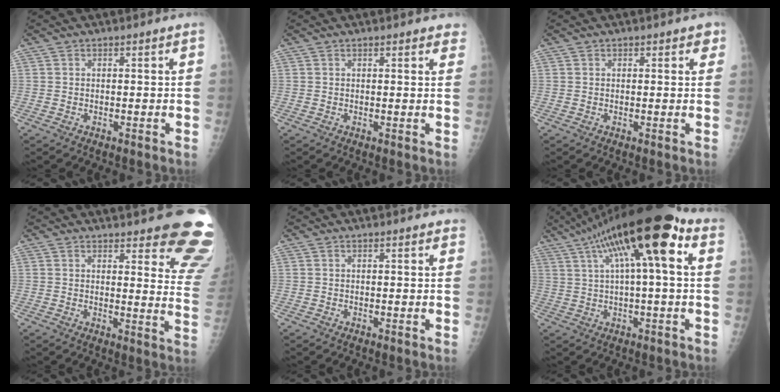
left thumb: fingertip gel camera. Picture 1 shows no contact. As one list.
[{"total": 2.3, "force": [1.7, 1.0, 1.3], "torque": [0.007, -0.001, 0.014]}, {"total": 1.9, "force": [1.0, 1.4, 1.0], "torque": [0.011, -0.001, 0.007]}, {"total": 14.5, "force": [11.8, 3.8, 7.6], "torque": [-0.042, -0.089, 0.114]}, {"total": 1.1, "force": [0.8, 0.5, 0.7], "torque": [-0.006, -0.002, 0.006]}, {"total": 18.8, "force": [6.6, 4.7, 17.0], "torque": [-0.295, 0.036, 0.100]}]